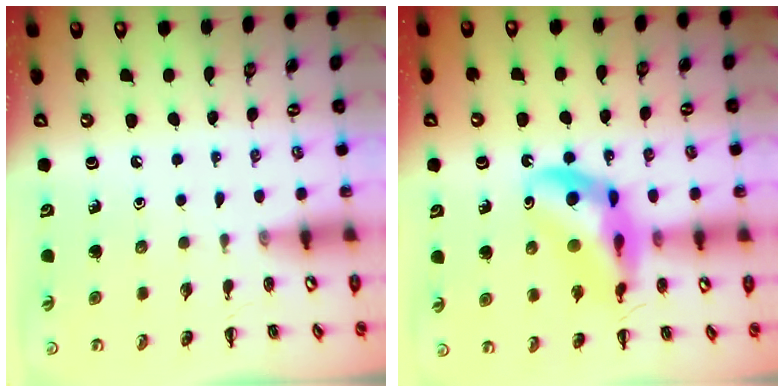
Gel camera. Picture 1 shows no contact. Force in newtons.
{"total": 15.0, "press": 14.4, "slide": 4.0}